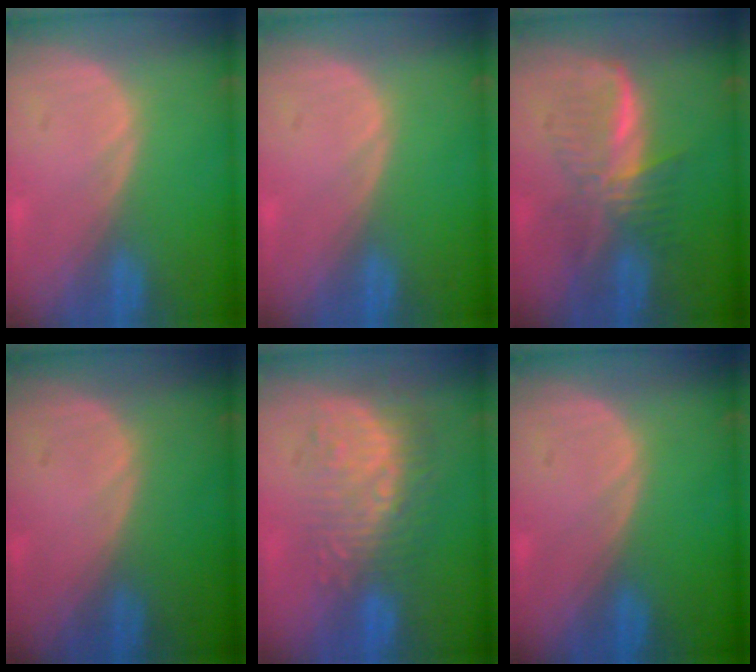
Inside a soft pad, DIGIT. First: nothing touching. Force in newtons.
{"total": 0.0}
{"total": 6.1, "press": 6.1, "slide": 0.2}
{"total": 0.0}
{"total": 9.5, "press": 8.5, "slide": 4.3}
{"total": 0.0}